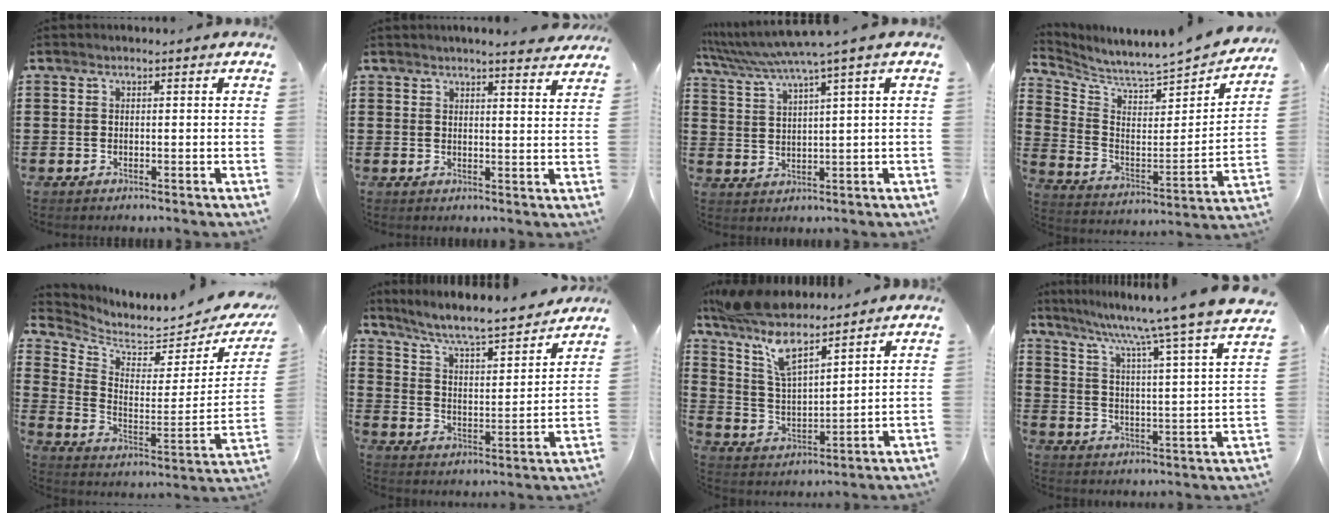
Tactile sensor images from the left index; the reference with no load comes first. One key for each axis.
{"total": 3.2, "fx": 3.1, "fy": -0.4, "fz": 0.8, "tx": -0.017, "ty": -0.011, "tz": 0.055}
{"total": 5.5, "fx": 4.0, "fy": -1.2, "fz": 3.6, "tx": -0.088, "ty": -0.031, "tz": 0.062}
{"total": 4.4, "fx": 4.3, "fy": -0.2, "fz": 1.0, "tx": -0.048, "ty": -0.056, "tz": 0.064}
{"total": 3.8, "fx": 3.7, "fy": 0.3, "fz": 1.0, "tx": -0.047, "ty": -0.052, "tz": 0.059}
{"total": 6.9, "fx": 6.2, "fy": 0.1, "fz": 3.0, "tx": -0.082, "ty": -0.043, "tz": 0.100}
{"total": 9.9, "fx": 7.6, "fy": 1.9, "fz": 6.0, "tx": -0.147, "ty": -0.036, "tz": 0.134}
{"total": 8.2, "fx": 7.0, "fy": -2.0, "fz": 3.9, "tx": -0.096, "ty": -0.065, "tz": 0.103}